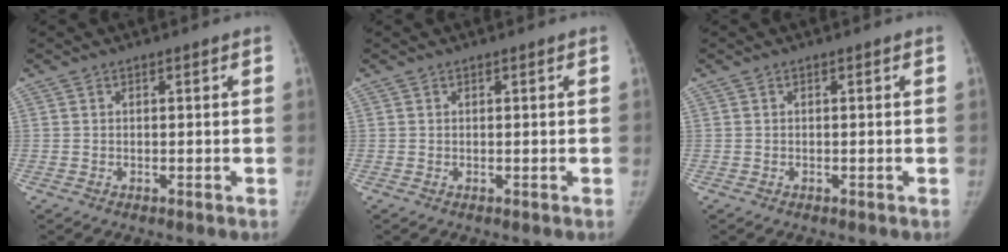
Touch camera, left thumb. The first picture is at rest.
{"total": 0.0}
{"total": 0.0}